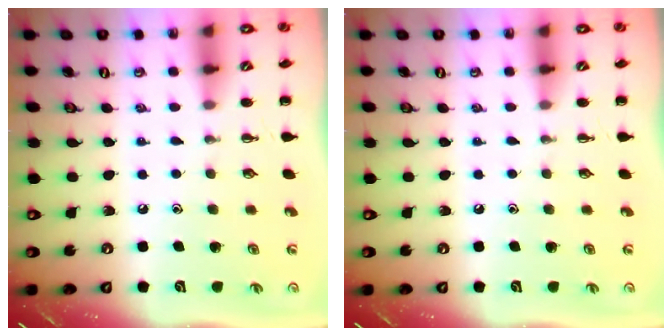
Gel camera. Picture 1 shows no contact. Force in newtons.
{"total": 0.0}